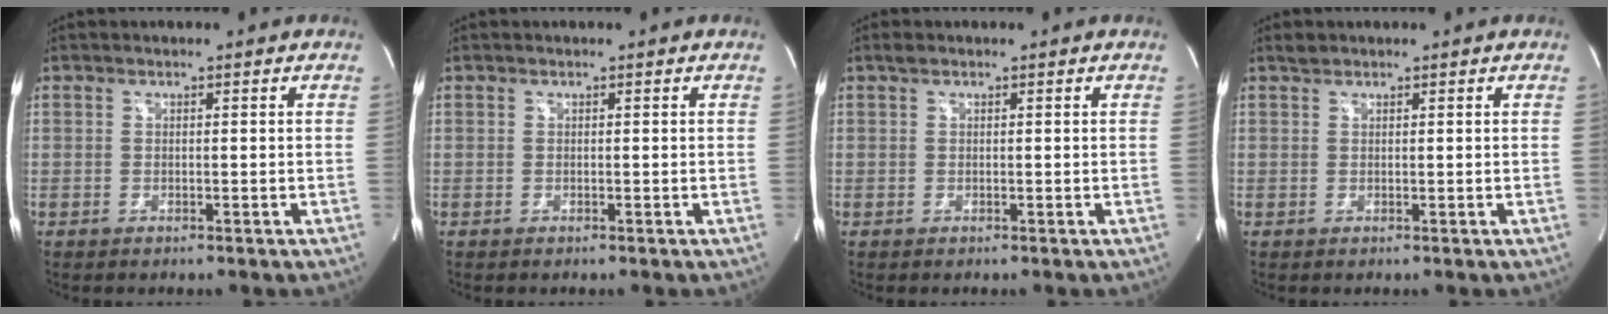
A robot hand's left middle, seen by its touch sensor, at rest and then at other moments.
{"total": 0.0}
{"total": 0.7, "force": [0.6, 0.3, 0.3], "torque": [-0.006, 0.009, 0.010]}
{"total": 0.9, "force": [0.8, 0.3, 0.1], "torque": [-0.004, 0.006, 0.016]}